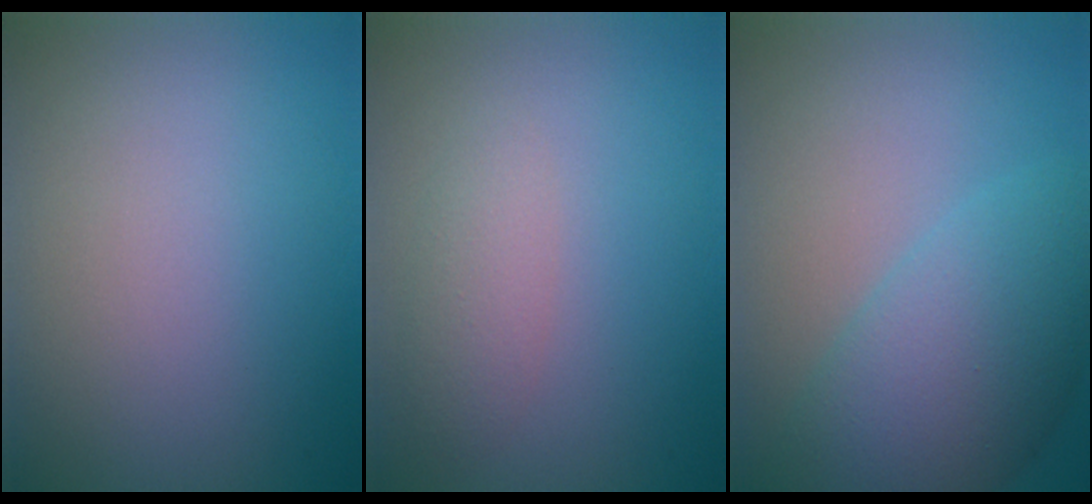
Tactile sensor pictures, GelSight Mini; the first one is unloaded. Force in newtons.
{"total": 2.0, "press": 2.0, "slide": 0.1}
{"total": 5.5, "press": 5.5, "slide": 0.4}